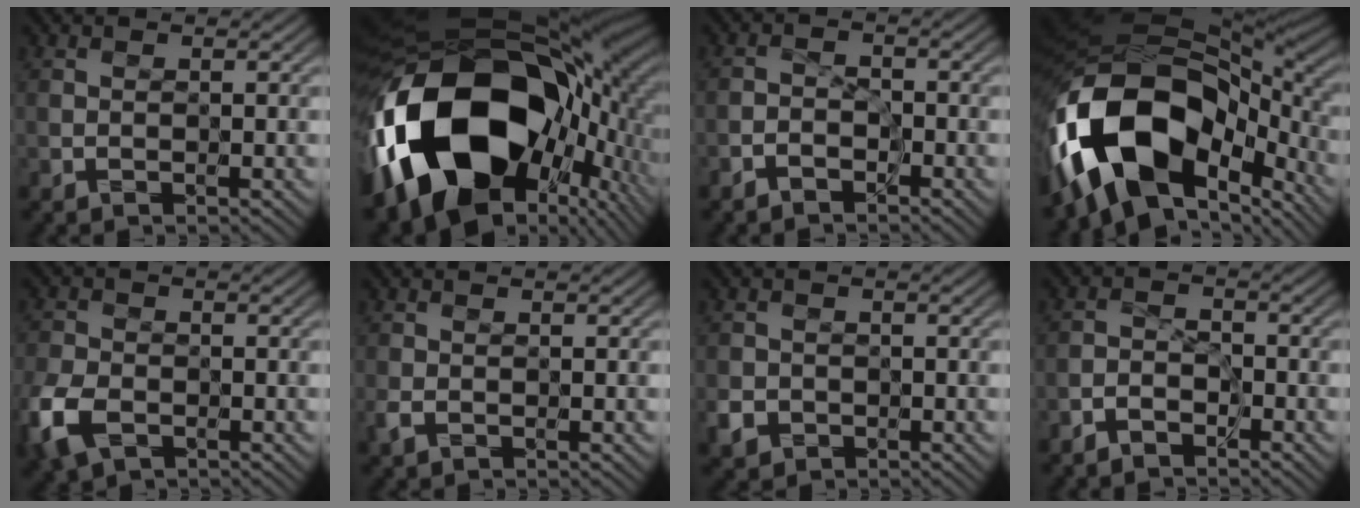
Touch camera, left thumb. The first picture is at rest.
{"total": 22.1, "force": [-4.4, 14.1, 16.4], "torque": [-0.343, -0.063, -0.049]}
{"total": 1.8, "force": [-1.6, 0.7, 0.5], "torque": [-0.010, 0.007, -0.037]}
{"total": 18.8, "force": [-4.4, 11.3, 14.4], "torque": [-0.324, -0.017, -0.065]}
{"total": 7.0, "force": [-3.4, 4.3, 4.4], "torque": [-0.127, -0.013, -0.074]}
{"total": 1.4, "force": [-0.7, 0.8, 0.9], "torque": [-0.027, -0.002, -0.019]}
{"total": 2.1, "force": [-1.1, 1.7, 0.6], "torque": [-0.020, -0.005, -0.025]}
{"total": 2.3, "force": [-2.0, 0.8, 0.6], "torque": [-0.011, 0.008, -0.048]}